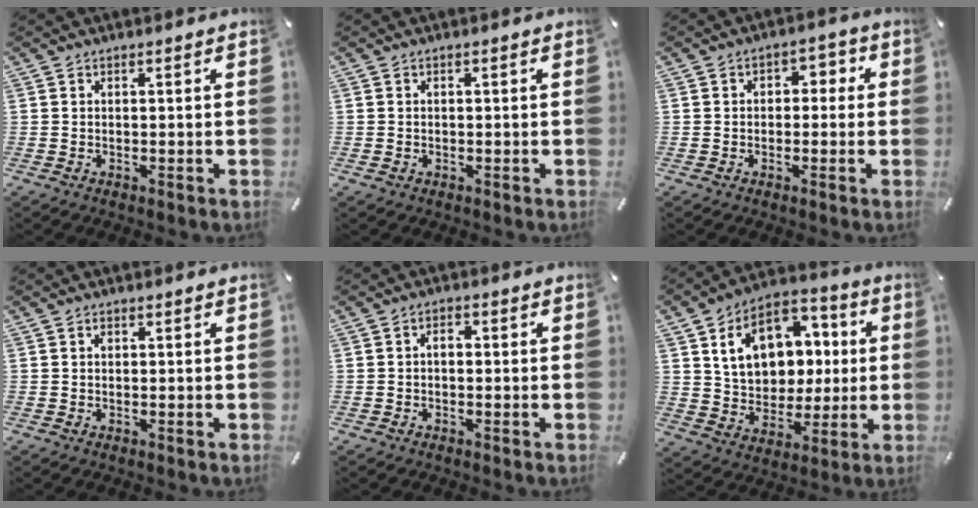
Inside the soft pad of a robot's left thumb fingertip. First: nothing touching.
{"total": 0.6, "force": [-0.2, 0.5, 0.2], "torque": [-0.003, 0.003, -0.005]}
{"total": 3.2, "force": [-1.2, 2.5, 1.5], "torque": [-0.022, 0.016, -0.031]}
{"total": 0.6, "force": [0.2, 0.5, 0.3], "torque": [-0.007, 0.002, 0.002]}
{"total": 1.9, "force": [-0.5, 1.2, 1.4], "torque": [-0.027, 0.009, -0.013]}
{"total": 15.0, "force": [3.5, 12.5, 7.5], "torque": [-0.126, -0.002, 0.073]}